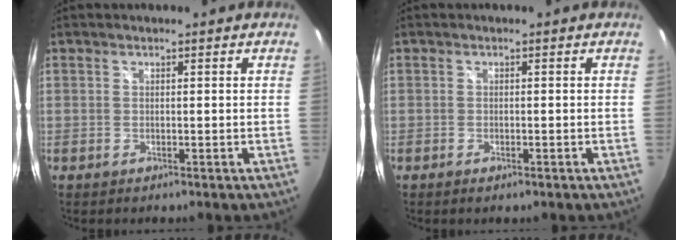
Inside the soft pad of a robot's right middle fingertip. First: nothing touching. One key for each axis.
{"total": 1.4, "fx": -1.0, "fy": 0.5, "fz": 0.8, "tx": -0.014, "ty": -0.005, "tz": -0.016}